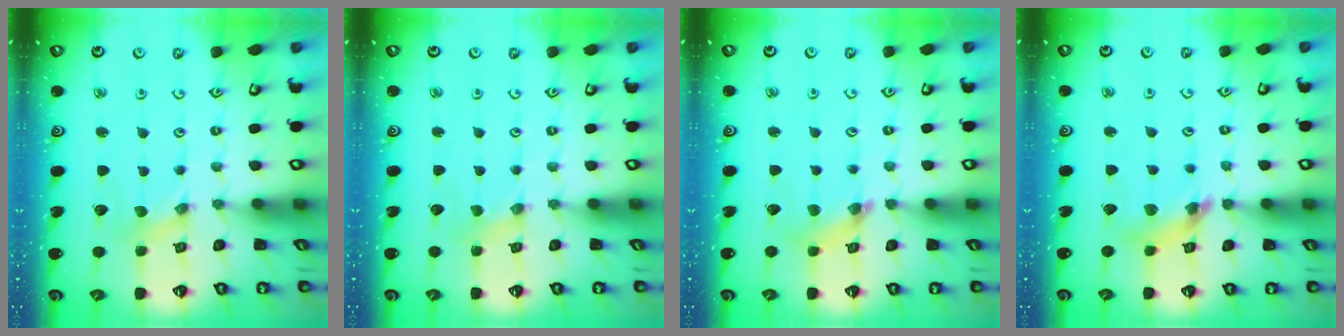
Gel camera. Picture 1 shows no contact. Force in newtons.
{"total": 1.0, "press": 1.0, "slide": 0.2}
{"total": 5.2, "press": 5.2, "slide": 0.5}
{"total": 10.9, "press": 10.8, "slide": 1.3}